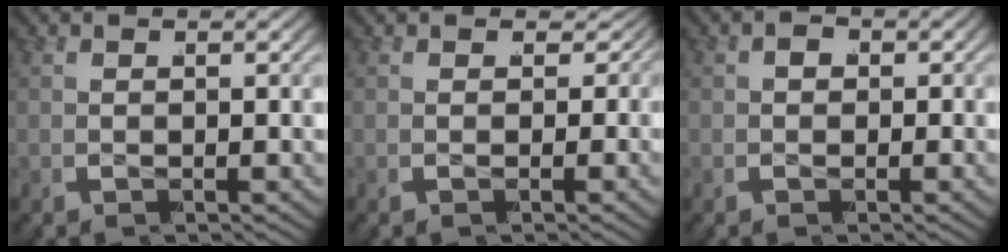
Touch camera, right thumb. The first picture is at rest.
{"total": 3.0, "force": [0.4, 2.2, 2.0], "torque": [-0.031, -0.009, 0.007]}
{"total": 1.9, "force": [-0.5, 1.6, 1.0], "torque": [-0.021, -0.009, -0.005]}